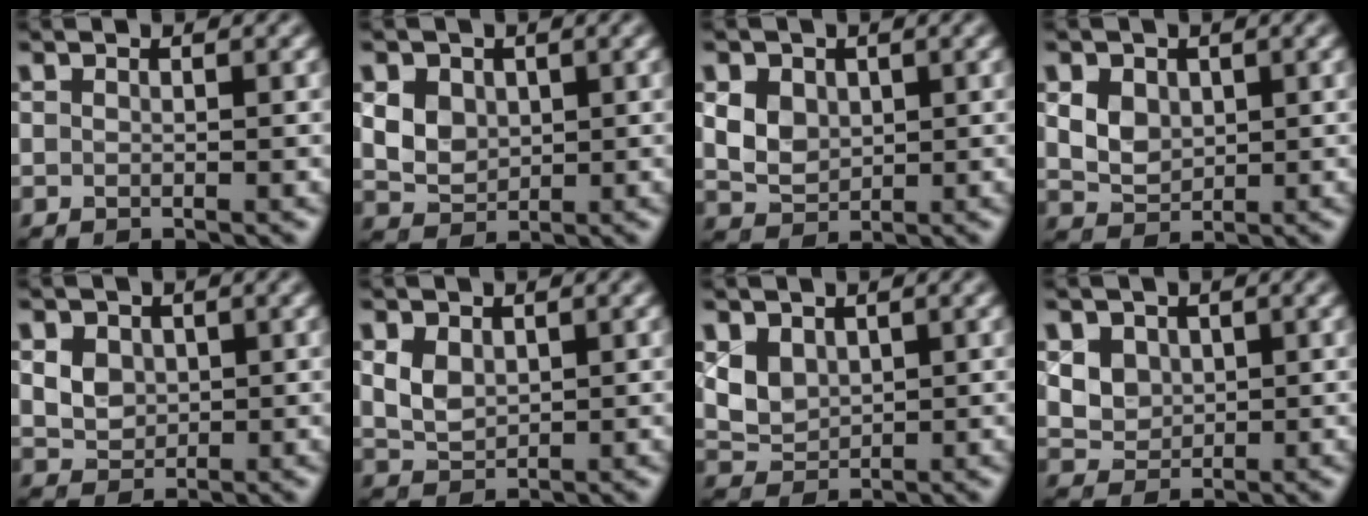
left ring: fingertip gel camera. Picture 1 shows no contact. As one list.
[{"total": 4.6, "force": [1.4, 3.6, 2.4], "torque": [-0.055, 0.012, 0.023]}, {"total": 4.1, "force": [1.2, 3.3, 2.2], "torque": [-0.054, 0.009, 0.022]}, {"total": 3.8, "force": [1.2, 2.9, 2.1], "torque": [-0.049, 0.007, 0.024]}, {"total": 4.4, "force": [1.5, 3.5, 2.2], "torque": [-0.048, 0.017, 0.021]}, {"total": 2.6, "force": [0.8, 1.9, 1.6], "torque": [-0.036, -0.003, 0.020]}, {"total": 2.8, "force": [1.2, 2.1, 1.4], "torque": [-0.032, -0.005, 0.026]}, {"total": 4.2, "force": [1.8, 3.4, 1.9], "torque": [-0.052, 0.006, 0.042]}]